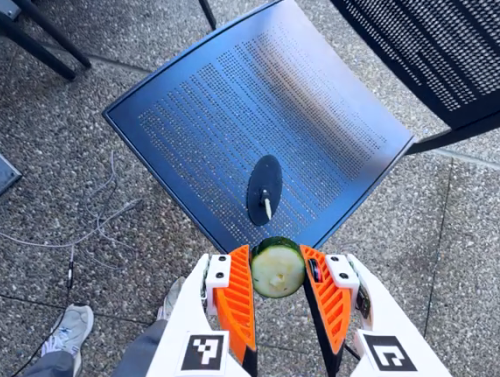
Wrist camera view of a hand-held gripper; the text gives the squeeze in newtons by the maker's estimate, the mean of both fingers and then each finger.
{"total": 9.3, "left": 8.7, "right": 9.8}